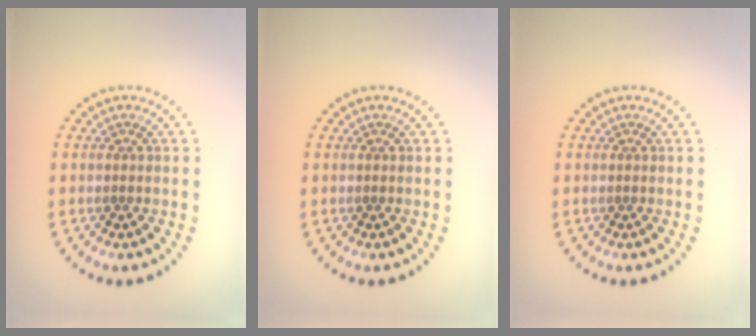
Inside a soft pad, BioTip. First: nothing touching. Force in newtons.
{"total": 0.0}
{"total": 0.0}